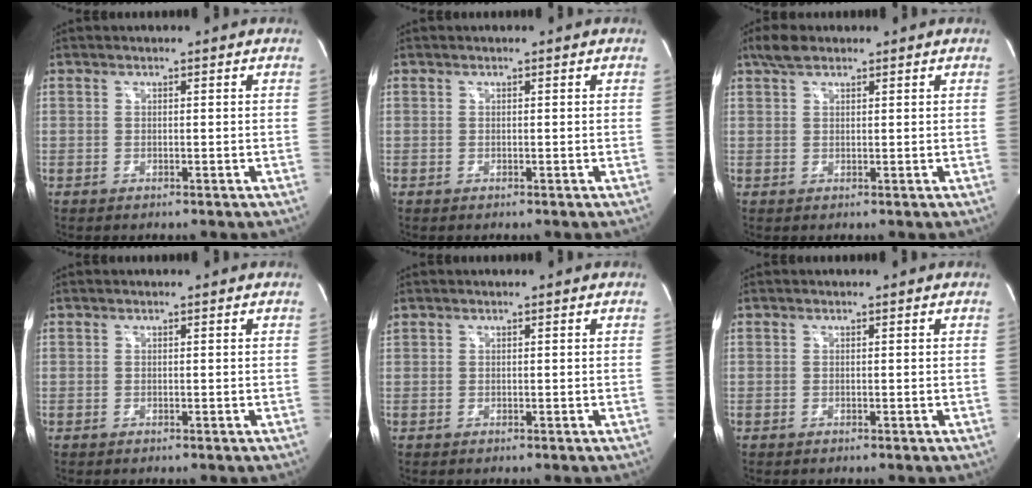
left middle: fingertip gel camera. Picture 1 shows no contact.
{"total": 0.0}
{"total": 3.0, "force": [2.3, 1.2, 1.6], "torque": [-0.040, 0.012, 0.046]}
{"total": 0.0}
{"total": 0.0}
{"total": 0.0}